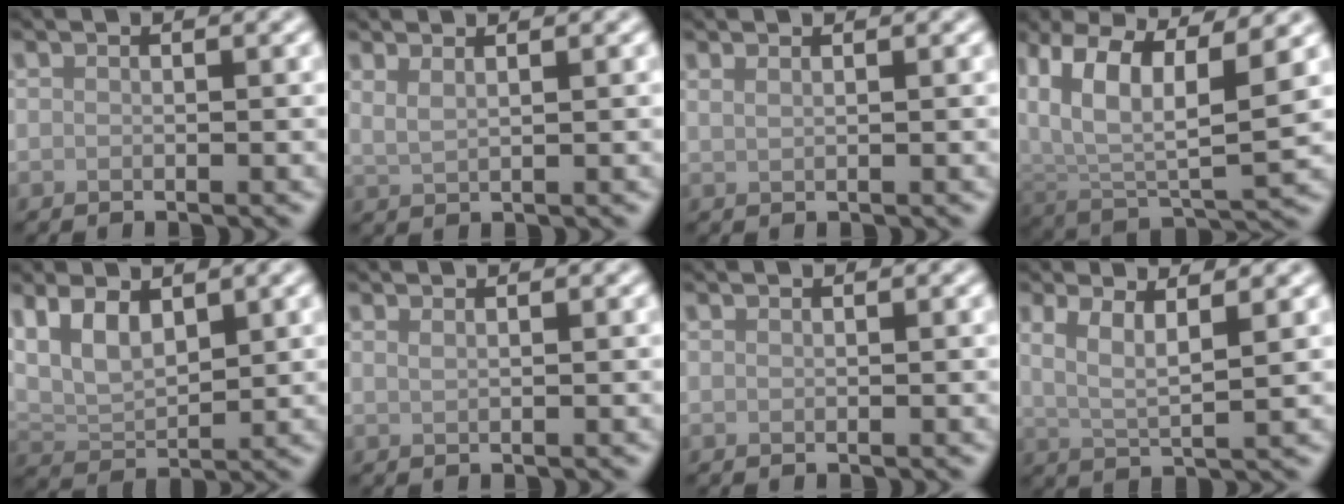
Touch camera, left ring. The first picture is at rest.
{"total": 1.8, "force": [1.3, 0.7, 1.0], "torque": [-0.014, -0.003, 0.023]}
{"total": 1.1, "force": [0.9, 0.5, 0.6], "torque": [-0.005, -0.003, 0.011]}
{"total": 11.5, "force": [4.4, 5.1, 9.2], "torque": [-0.170, 0.002, 0.083]}
{"total": 5.4, "force": [2.4, 2.9, 3.8], "torque": [-0.079, -0.001, 0.042]}
{"total": 0.9, "force": [0.6, 0.4, 0.5], "torque": [-0.005, -0.001, 0.007]}
{"total": 0.0}
{"total": 3.8, "force": [1.6, 1.1, 3.2], "torque": [-0.061, -0.004, 0.029]}